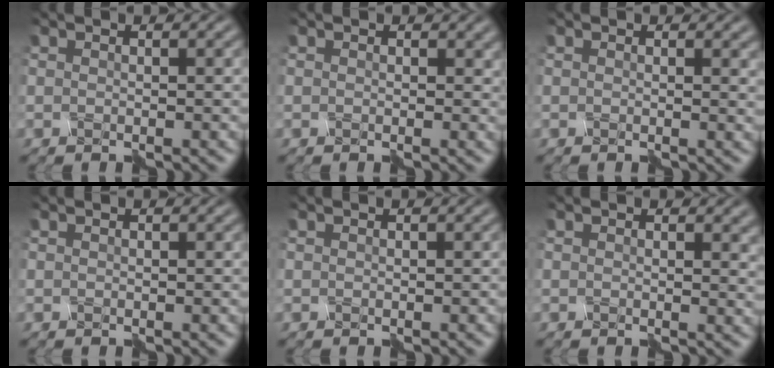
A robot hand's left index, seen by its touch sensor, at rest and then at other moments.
{"total": 1.8, "force": [0.4, 1.5, 0.9], "torque": [-0.017, 0.000, 0.007]}
{"total": 1.3, "force": [0.7, 0.6, 0.9], "torque": [-0.011, 0.001, 0.011]}
{"total": 0.0}
{"total": 0.0}
{"total": 2.4, "force": [1.0, 1.3, 1.8], "torque": [-0.023, 0.000, 0.019]}